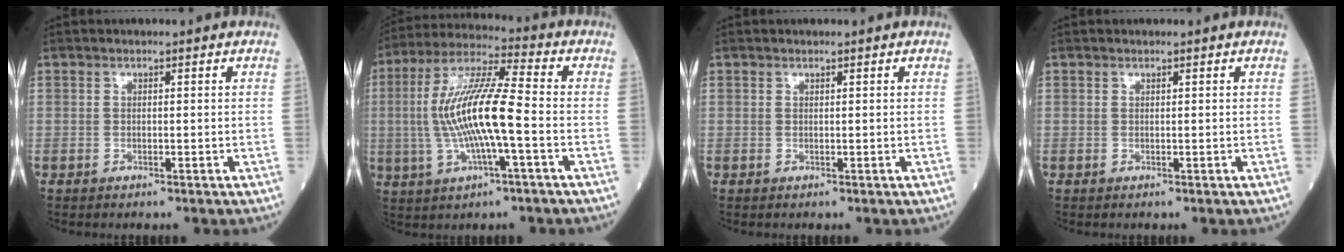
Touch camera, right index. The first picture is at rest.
{"total": 13.7, "force": [-1.6, 1.5, 13.5], "torque": [-0.273, 0.008, -0.033]}
{"total": 0.0}
{"total": 0.0}